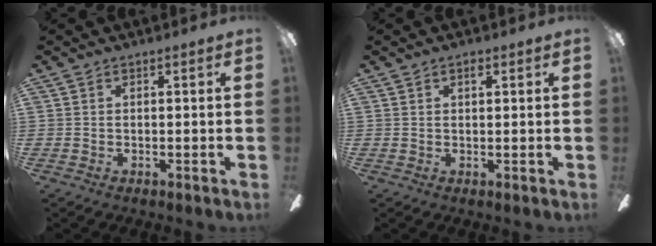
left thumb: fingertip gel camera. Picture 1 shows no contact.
{"total": 1.2, "force": [0.7, 0.5, 0.8], "torque": [-0.010, -0.002, 0.011]}